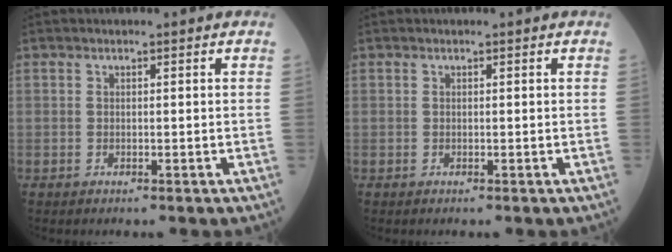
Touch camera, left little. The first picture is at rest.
{"total": 0.0}